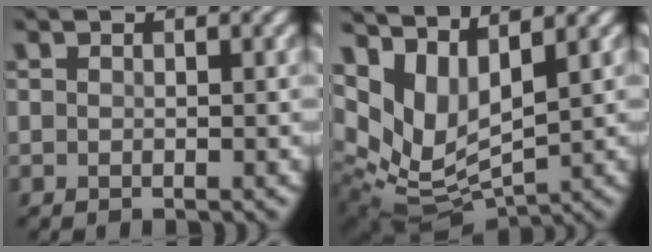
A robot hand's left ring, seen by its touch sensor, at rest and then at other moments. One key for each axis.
{"total": 9.1, "fx": 4.1, "fy": 4.7, "fz": 6.7, "tx": -0.143, "ty": -0.013, "tz": 0.088}